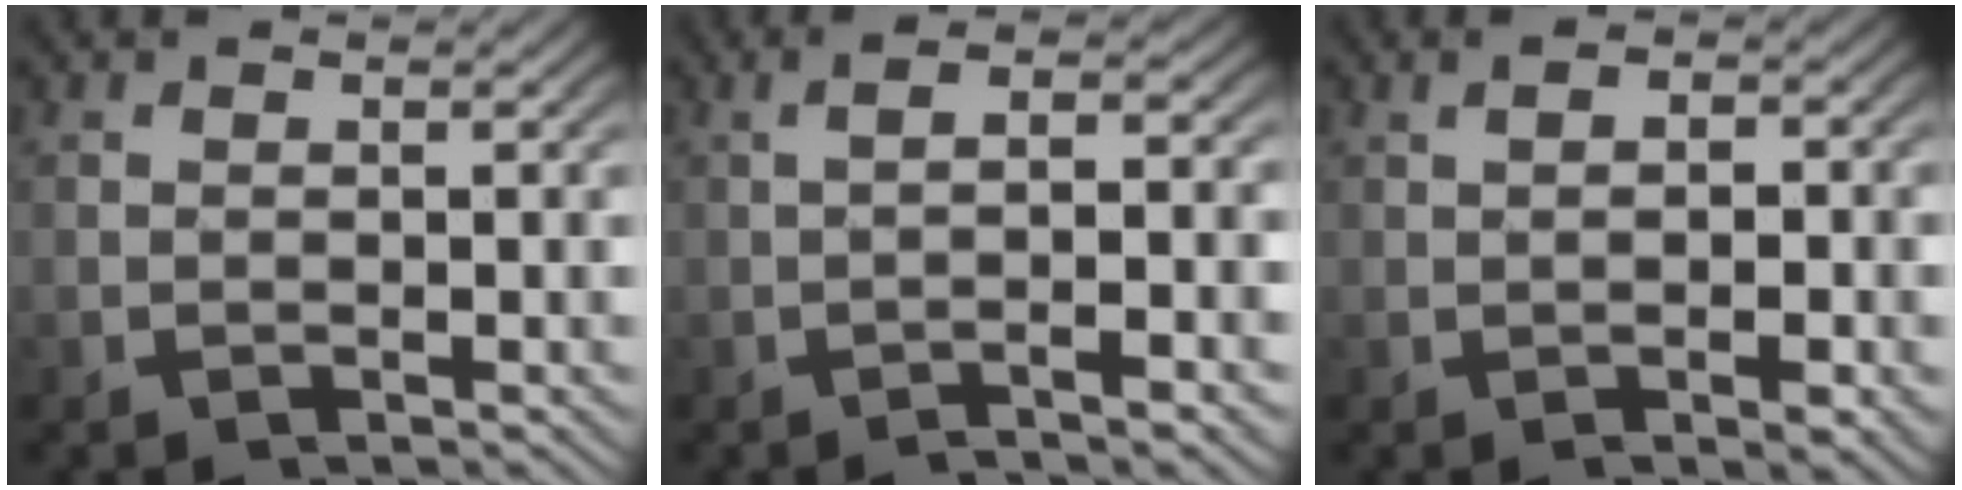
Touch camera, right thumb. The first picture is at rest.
{"total": 4.3, "force": [-0.8, 1.0, 4.1], "torque": [-0.060, 0.018, -0.019]}
{"total": 2.8, "force": [-0.2, 1.5, 2.4], "torque": [-0.029, -0.001, -0.005]}